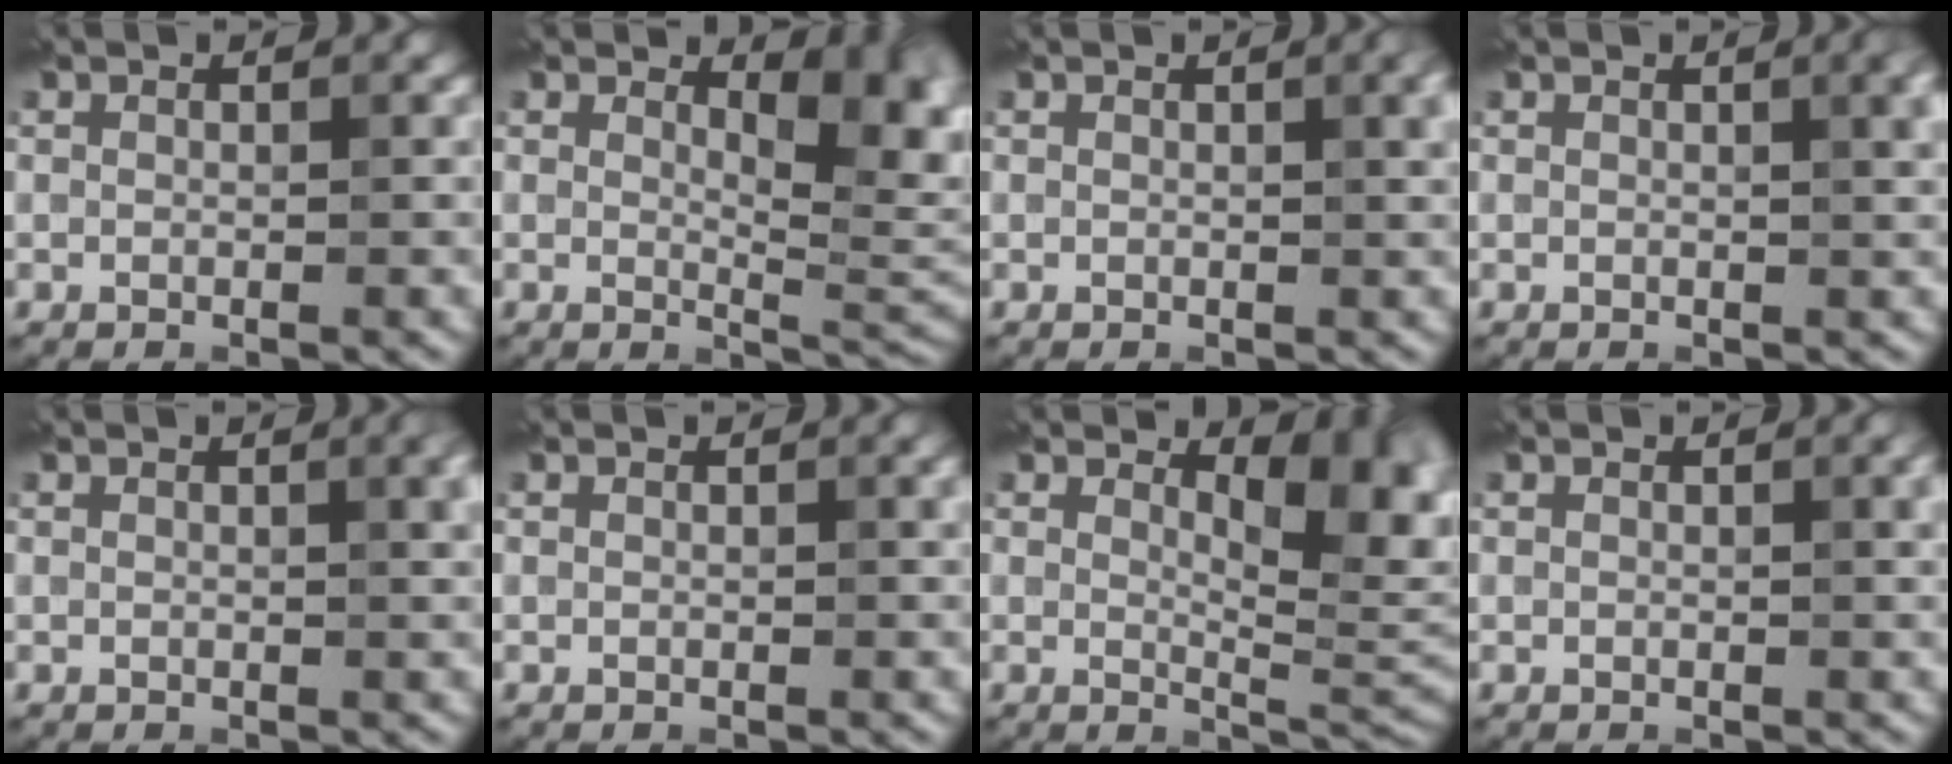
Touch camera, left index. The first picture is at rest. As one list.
[{"total": 4.9, "force": [1.6, 2.1, 4.0], "torque": [-0.051, -0.011, 0.026]}, {"total": 3.4, "force": [1.1, 1.3, 2.9], "torque": [-0.034, 0.004, 0.018]}, {"total": 4.5, "force": [1.4, 1.9, 3.8], "torque": [-0.033, 0.007, 0.024]}, {"total": 3.9, "force": [1.3, 1.6, 3.3], "torque": [-0.033, 0.005, 0.022]}, {"total": 1.1, "force": [0.4, 0.3, 0.9], "torque": [-0.012, 0.000, 0.008]}, {"total": 5.6, "force": [2.0, 2.5, 4.6], "torque": [-0.059, -0.013, 0.030]}, {"total": 2.0, "force": [0.7, 0.6, 1.8], "torque": [-0.022, 0.002, 0.011]}]